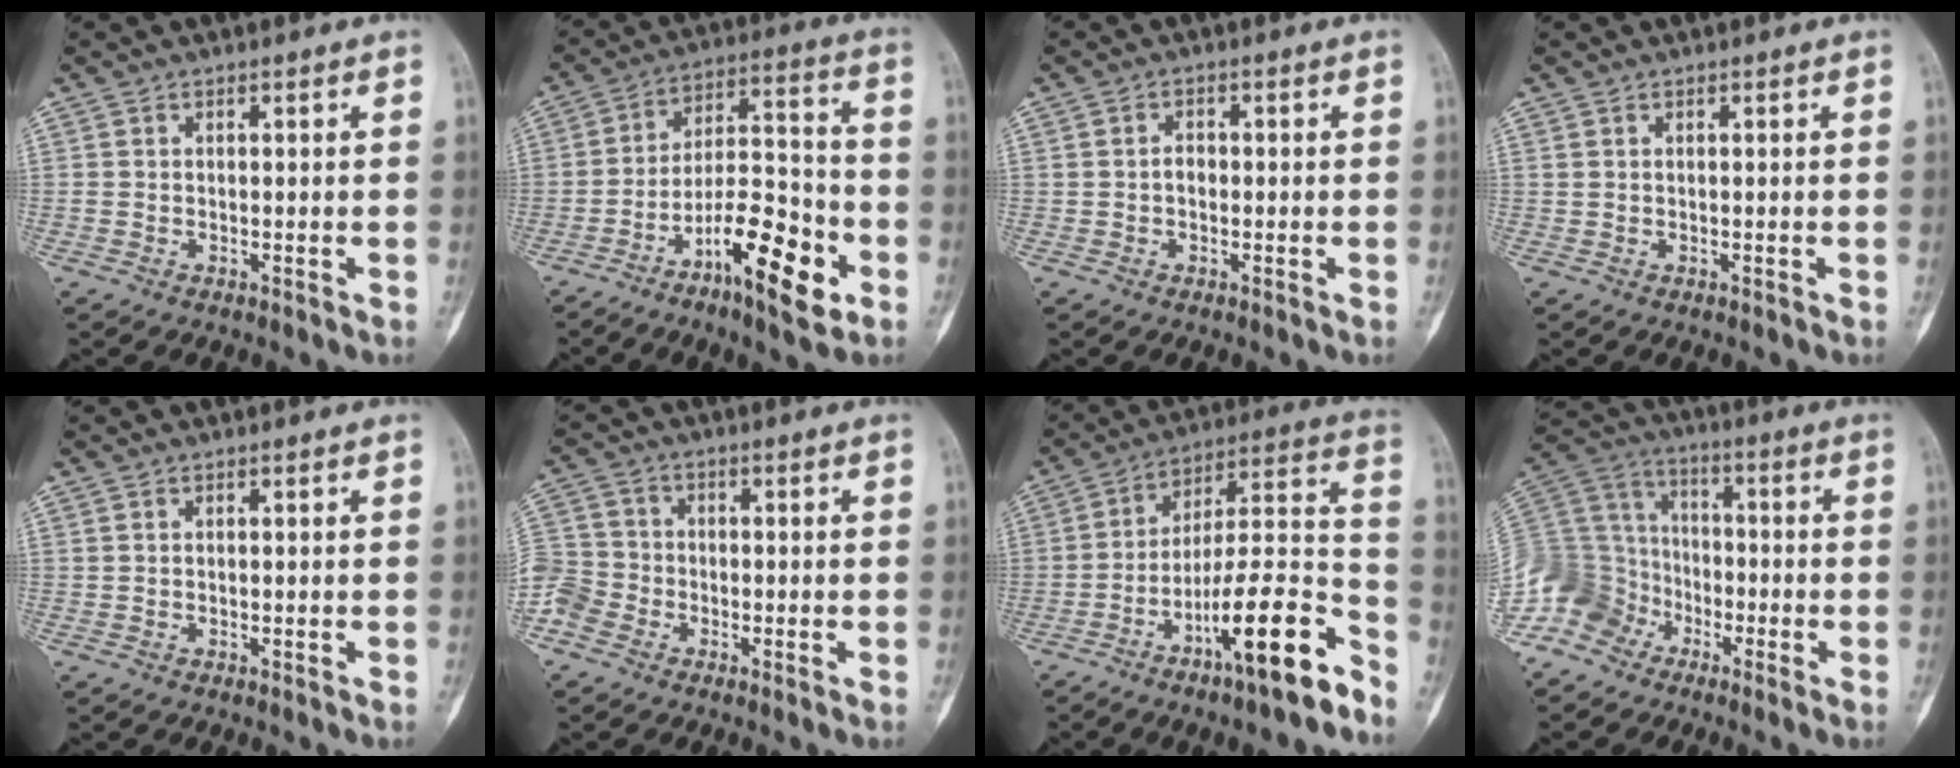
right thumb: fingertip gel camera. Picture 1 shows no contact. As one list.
[{"total": 16.2, "force": [-7.6, 5.3, 13.3], "torque": [-0.197, 0.057, -0.126]}, {"total": 1.8, "force": [-0.3, 1.4, 1.2], "torque": [-0.013, 0.006, -0.007]}, {"total": 0.0}, {"total": 0.0}, {"total": 7.2, "force": [-3.6, 5.9, 2.1], "torque": [-0.040, 0.018, -0.079]}, {"total": 19.1, "force": [-11.4, 3.8, 14.9], "torque": [-0.236, 0.091, -0.187]}, {"total": 14.8, "force": [-8.7, 11.3, 3.8], "torque": [-0.076, 0.080, -0.169]}]